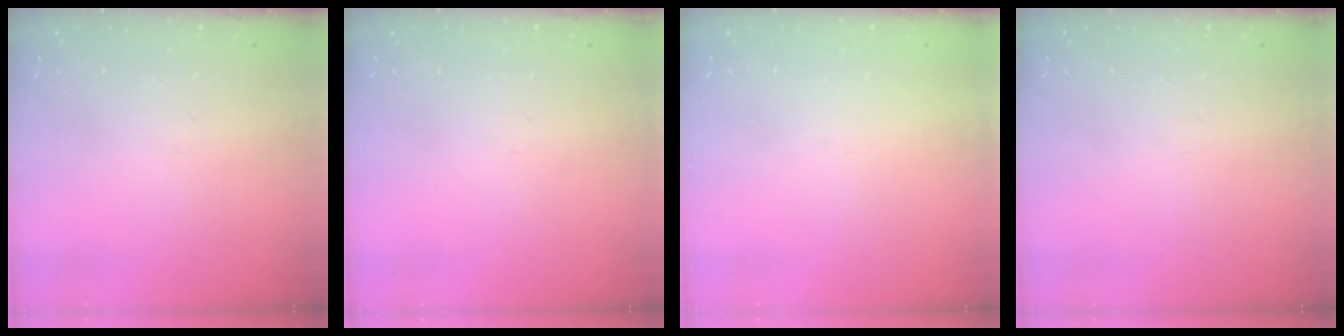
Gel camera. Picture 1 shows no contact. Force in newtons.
{"total": 0.0}
{"total": 1.6, "press": 1.6, "slide": 0.1}
{"total": 0.0}